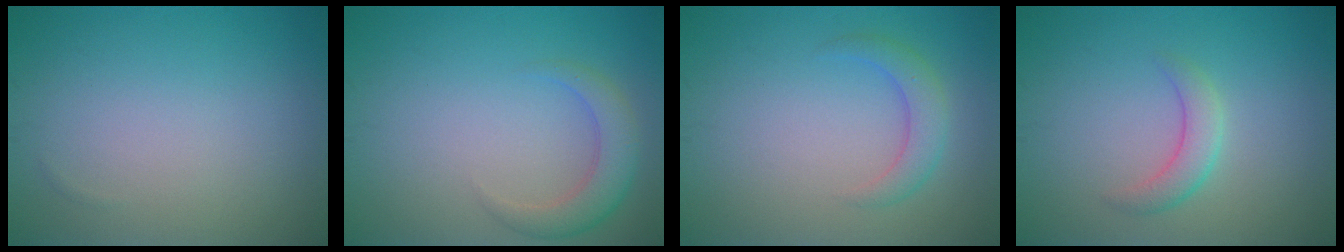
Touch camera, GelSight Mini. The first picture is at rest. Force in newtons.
{"total": 3.0, "press": 3.0, "slide": 0.3}
{"total": 2.4, "press": 2.4, "slide": 0.0}
{"total": 2.3, "press": 2.3, "slide": 0.0}